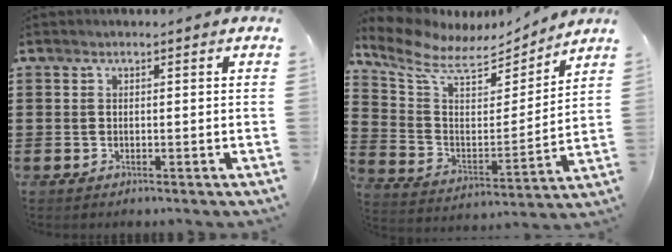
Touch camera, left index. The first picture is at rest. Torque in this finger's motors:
{"motor_torque": [1.84, -0.30, 0.28, 0.09]}